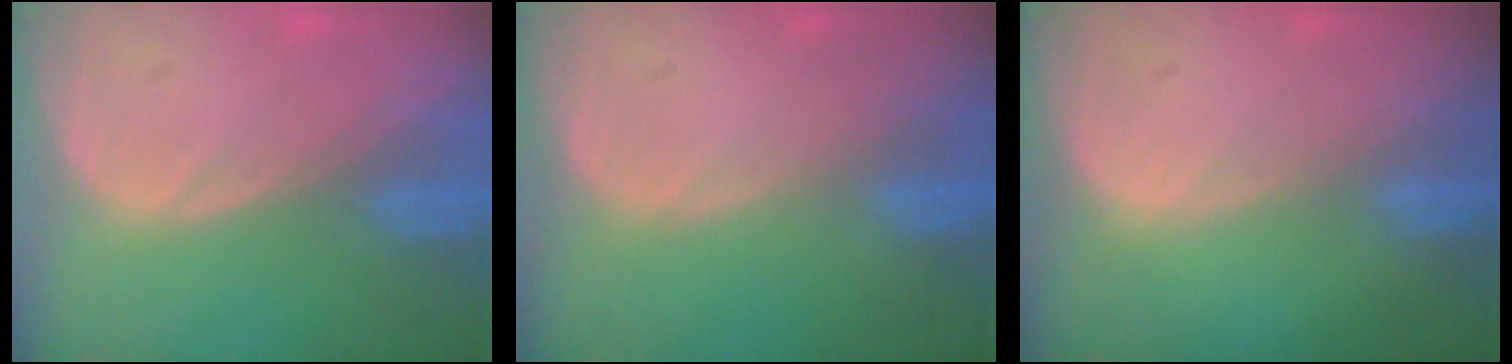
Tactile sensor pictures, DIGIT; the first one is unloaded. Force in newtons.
{"total": 0.0}
{"total": 0.0}